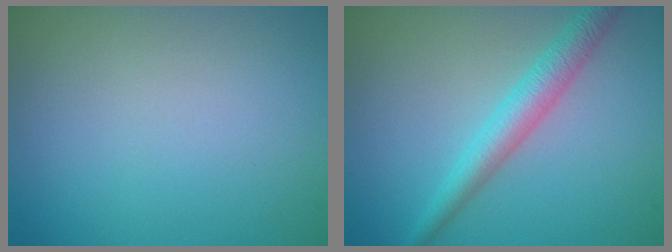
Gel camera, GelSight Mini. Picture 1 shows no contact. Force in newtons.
{"total": 3.3, "press": 3.3, "slide": 0.0}